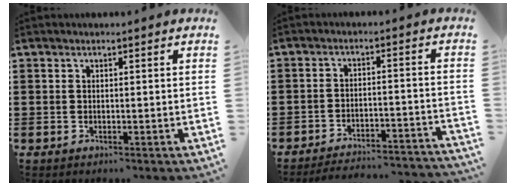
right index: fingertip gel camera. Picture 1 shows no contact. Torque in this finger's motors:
{"motor_torque": [1.09, 1.05, 0.35, 0.01]}